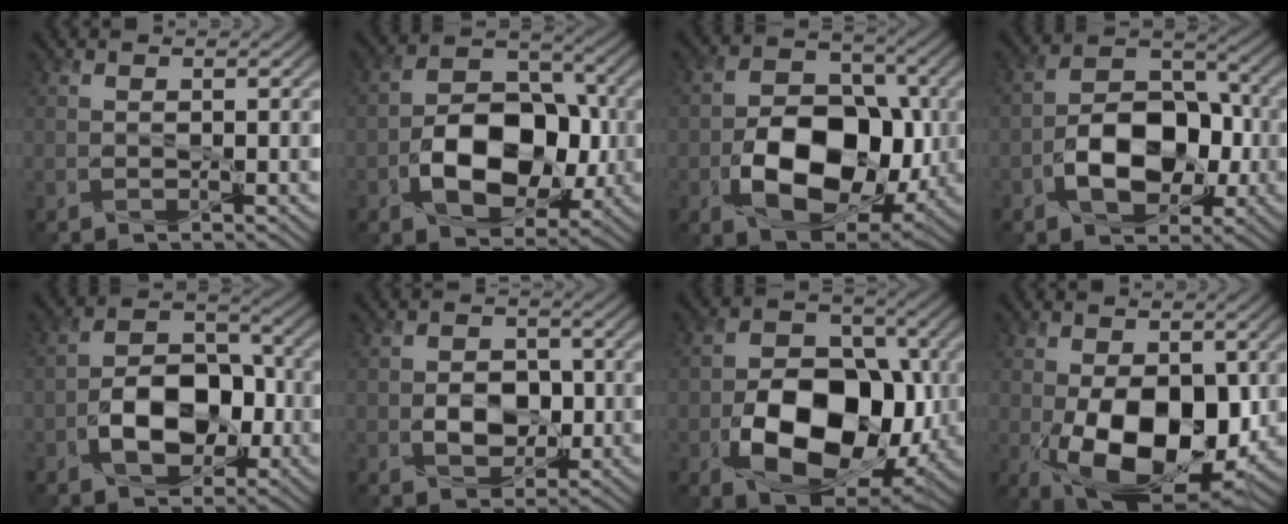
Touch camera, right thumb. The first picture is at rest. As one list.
[{"total": 11.0, "force": [-2.6, 7.2, 7.9], "torque": [-0.136, 0.000, -0.042]}, {"total": 12.7, "force": [-3.1, 8.4, 9.0], "torque": [-0.163, -0.014, -0.050]}, {"total": 9.5, "force": [-2.7, 6.1, 6.8], "torque": [-0.113, 0.007, -0.053]}, {"total": 8.5, "force": [-2.6, 5.4, 6.1], "torque": [-0.100, 0.005, -0.051]}, {"total": 4.5, "force": [-0.8, 3.4, 2.8], "torque": [-0.046, -0.004, -0.017]}, {"total": 14.2, "force": [-3.9, 9.3, 10.0], "torque": [-0.178, -0.026, -0.068]}, {"total": 13.5, "force": [-2.3, 7.7, 10.8], "torque": [-0.177, -0.022, -0.034]}]